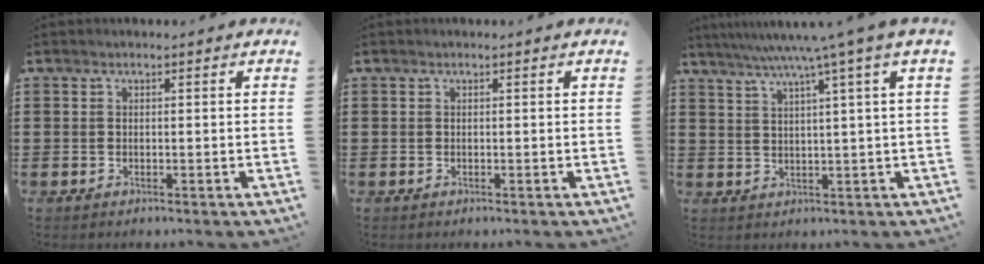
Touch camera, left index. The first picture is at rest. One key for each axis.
{"total": 0.0}
{"total": 5.8, "fx": 3.5, "fy": -1.2, "fz": 4.5, "tx": -0.097, "ty": -0.014, "tz": 0.053}